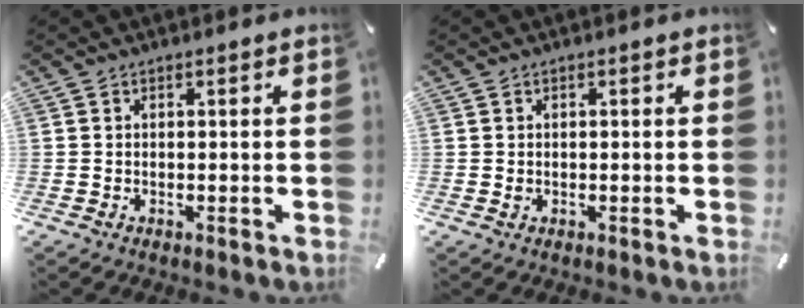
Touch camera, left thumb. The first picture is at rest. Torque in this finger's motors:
{"motor_torque": [0.10, 0.26, 0.09, -0.16, 0.00]}